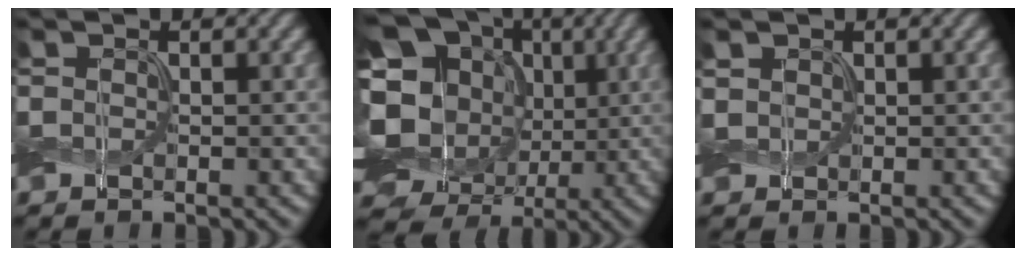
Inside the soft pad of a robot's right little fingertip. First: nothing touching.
{"total": 20.8, "force": [-1.0, 18.3, 9.7], "torque": [-0.212, 0.026, -0.044]}
{"total": 1.0, "force": [0.5, 0.8, 0.3], "torque": [-0.013, 0.002, 0.009]}